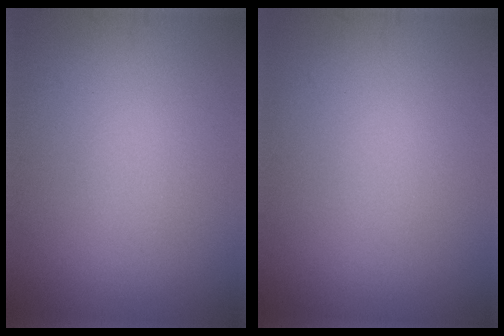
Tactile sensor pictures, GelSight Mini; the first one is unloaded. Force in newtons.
{"total": 0.0}